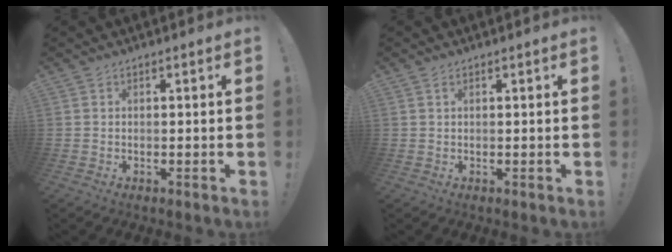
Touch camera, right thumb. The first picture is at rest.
{"total": 0.9, "force": [0.3, 0.1, 0.8], "torque": [-0.023, 0.003, 0.006]}